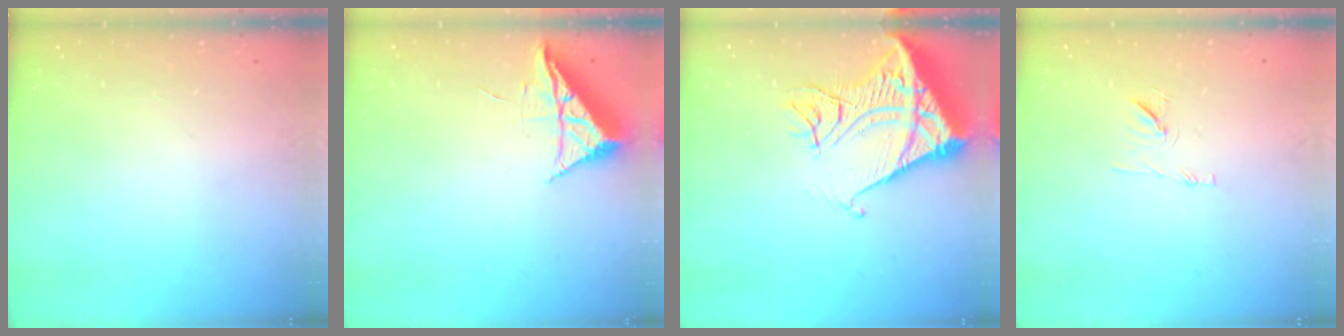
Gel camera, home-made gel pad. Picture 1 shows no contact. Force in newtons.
{"total": 7.1, "press": 7.1, "slide": 0.2}
{"total": 16.2, "press": 16.1, "slide": 2.1}
{"total": 7.5, "press": 7.4, "slide": 0.6}